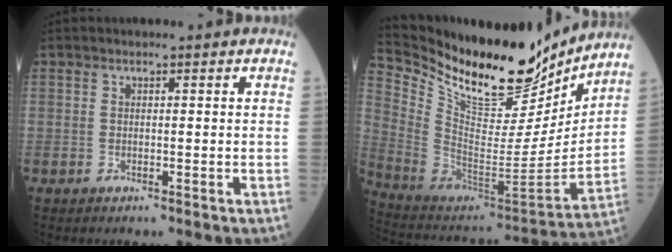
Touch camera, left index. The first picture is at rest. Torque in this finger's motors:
{"motor_torque": [1.04, -1.10, 0.30, 0.06]}